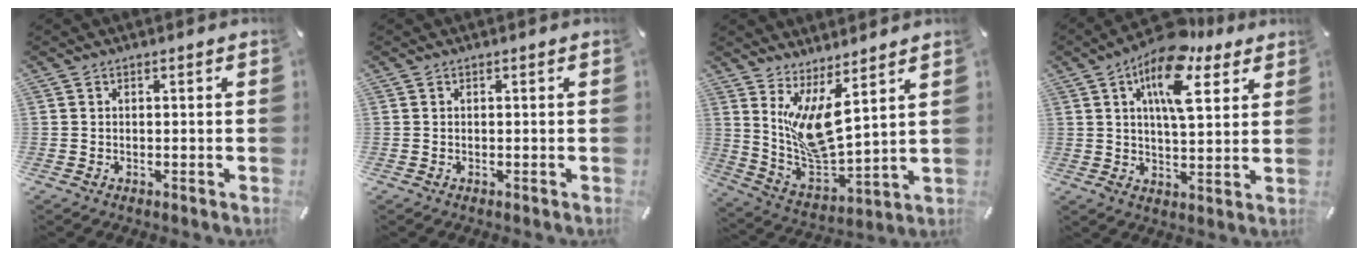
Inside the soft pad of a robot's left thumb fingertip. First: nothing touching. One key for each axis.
{"total": 0.0}
{"total": 12.6, "fx": 6.6, "fy": 4.6, "fz": 9.6, "tx": -0.212, "ty": -0.063, "tz": 0.122}
{"total": 15.4, "fx": 8.5, "fy": 6.6, "fz": 11.0, "tx": -0.182, "ty": -0.031, "tz": 0.143}